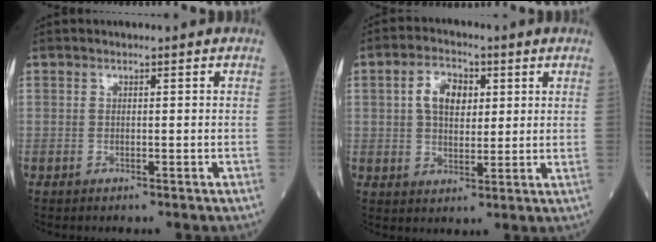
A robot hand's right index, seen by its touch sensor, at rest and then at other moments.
{"total": 6.5, "force": [1.8, 3.9, 4.9], "torque": [-0.092, 0.015, 0.034]}